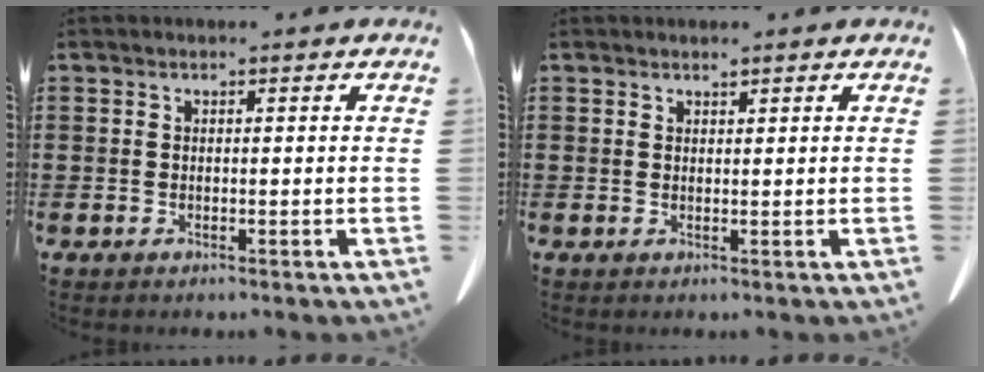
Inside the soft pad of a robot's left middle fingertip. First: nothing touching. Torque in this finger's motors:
{"motor_torque": [2.14, 0.00, -0.01, 0.00]}